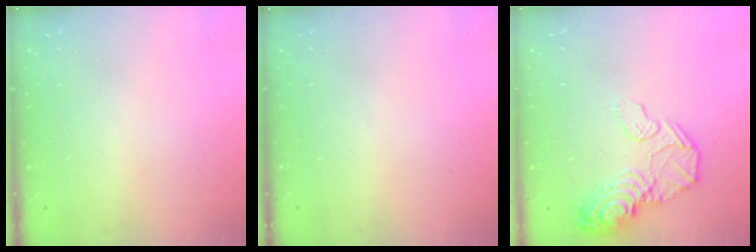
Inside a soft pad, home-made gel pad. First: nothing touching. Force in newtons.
{"total": 0.0}
{"total": 21.5, "press": 18.0, "slide": 11.9}